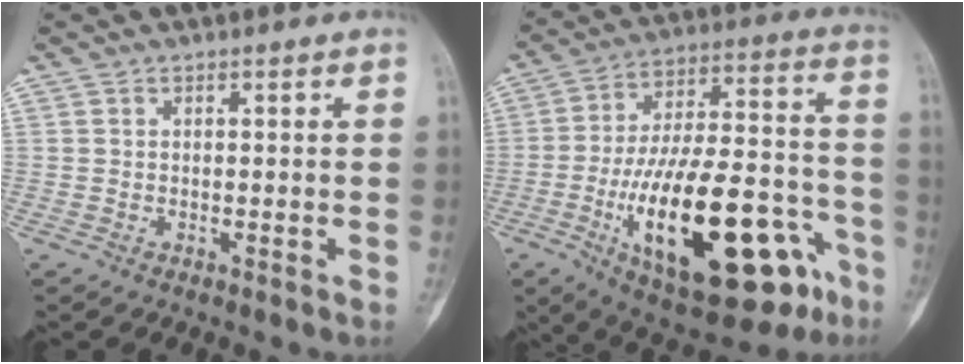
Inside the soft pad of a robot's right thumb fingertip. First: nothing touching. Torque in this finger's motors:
{"motor_torque": [2.71, 2.31, 1.55, -1.23, 0.61]}